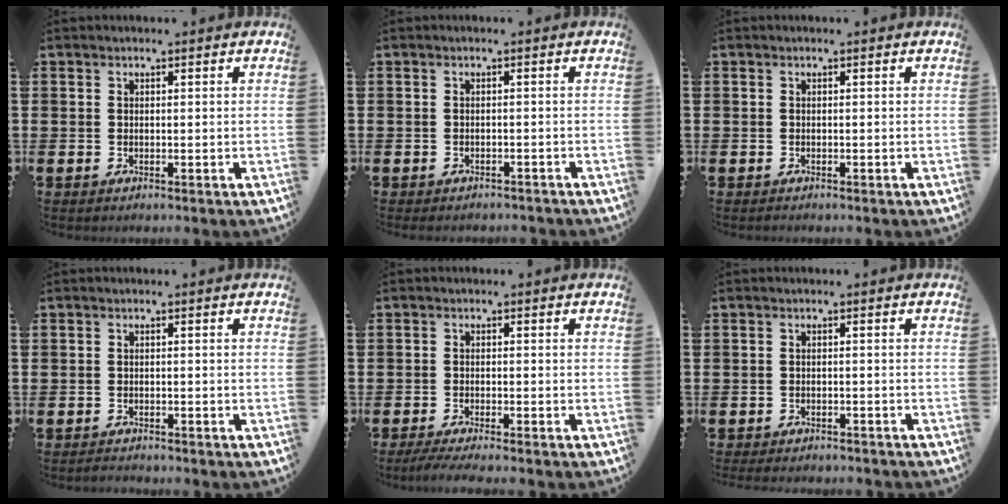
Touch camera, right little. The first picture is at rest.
{"total": 0.8, "force": [-0.8, 0.1, 0.0], "torque": [-0.003, -0.002, -0.017]}
{"total": 0.0}
{"total": 0.8, "force": [-0.8, 0.1, 0.1], "torque": [-0.003, 0.000, -0.018]}
{"total": 1.7, "force": [-1.3, 0.0, 1.1], "torque": [-0.018, -0.001, -0.024]}
{"total": 1.2, "force": [-1.2, 0.1, 0.1], "torque": [-0.005, 0.000, -0.024]}